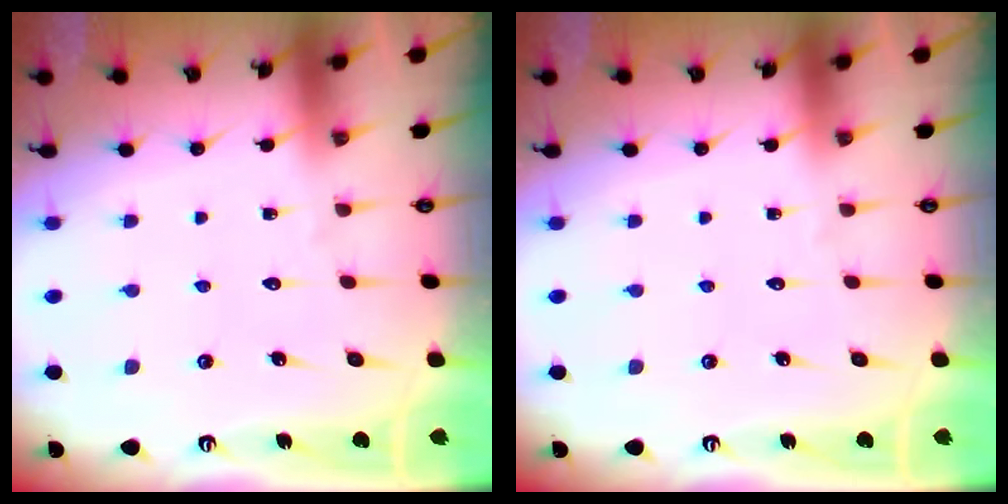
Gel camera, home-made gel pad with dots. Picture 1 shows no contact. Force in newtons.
{"total": 0.0}